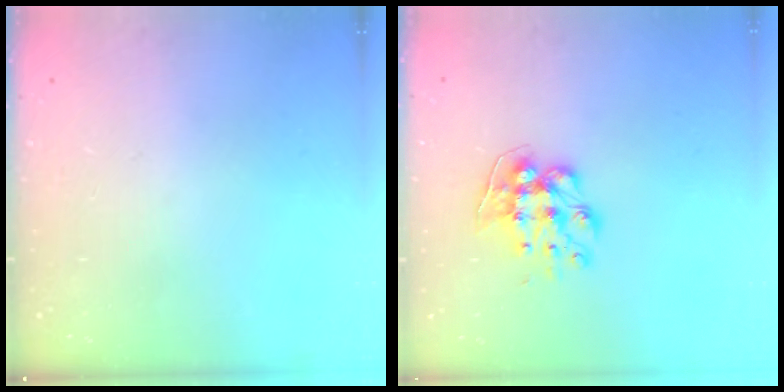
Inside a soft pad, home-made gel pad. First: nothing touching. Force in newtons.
{"total": 9.7, "press": 9.7, "slide": 0.6}